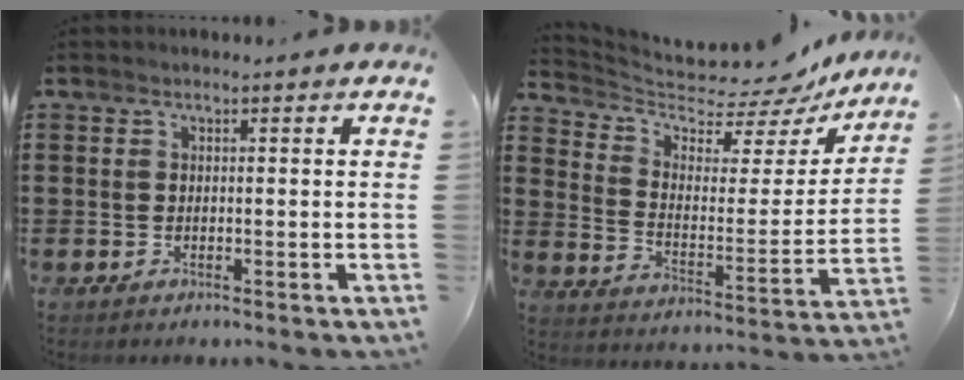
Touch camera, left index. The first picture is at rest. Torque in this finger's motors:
{"motor_torque": [1.61, -0.53, 0.35, 0.04]}